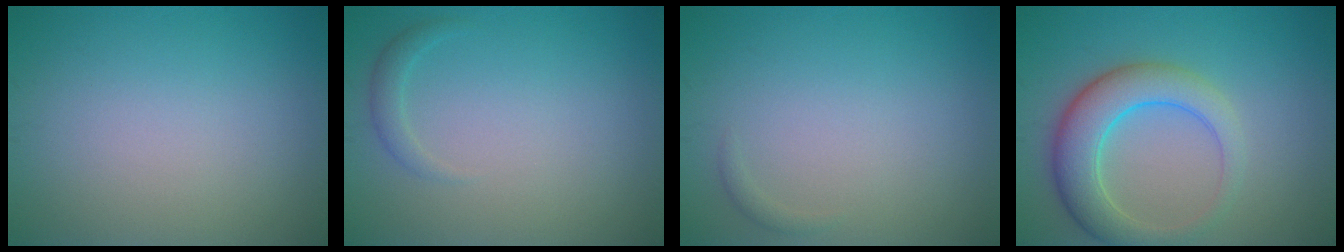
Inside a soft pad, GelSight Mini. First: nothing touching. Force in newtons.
{"total": 1.2, "press": 1.2, "slide": 0.1}
{"total": 0.6, "press": 0.6, "slide": 0.0}
{"total": 5.8, "press": 5.8, "slide": 0.1}